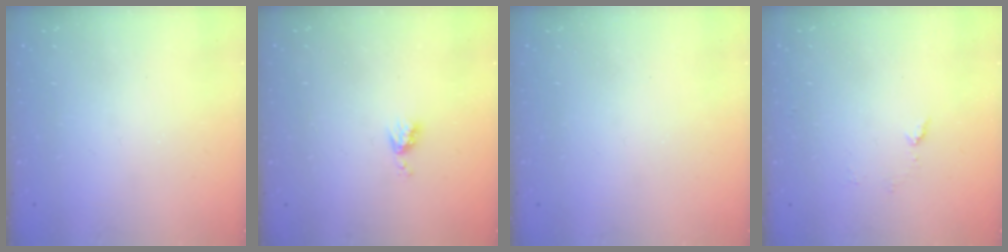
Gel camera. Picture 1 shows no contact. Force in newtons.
{"total": 4.0, "press": 4.0, "slide": 0.5}
{"total": 0.0}
{"total": 5.2, "press": 5.1, "slide": 0.6}